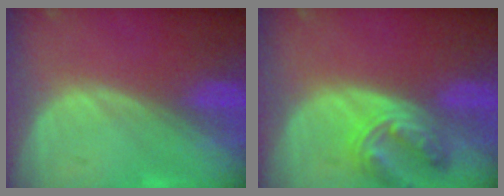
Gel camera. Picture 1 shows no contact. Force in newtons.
{"total": 7.3, "press": 6.5, "slide": 3.4}